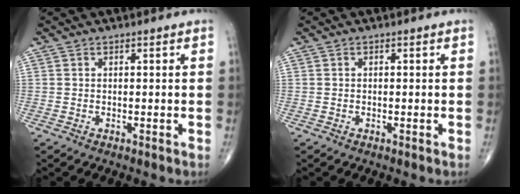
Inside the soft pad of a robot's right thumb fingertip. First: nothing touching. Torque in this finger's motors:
{"motor_torque": [-0.19, -0.08, -0.11, -0.16, -0.03]}